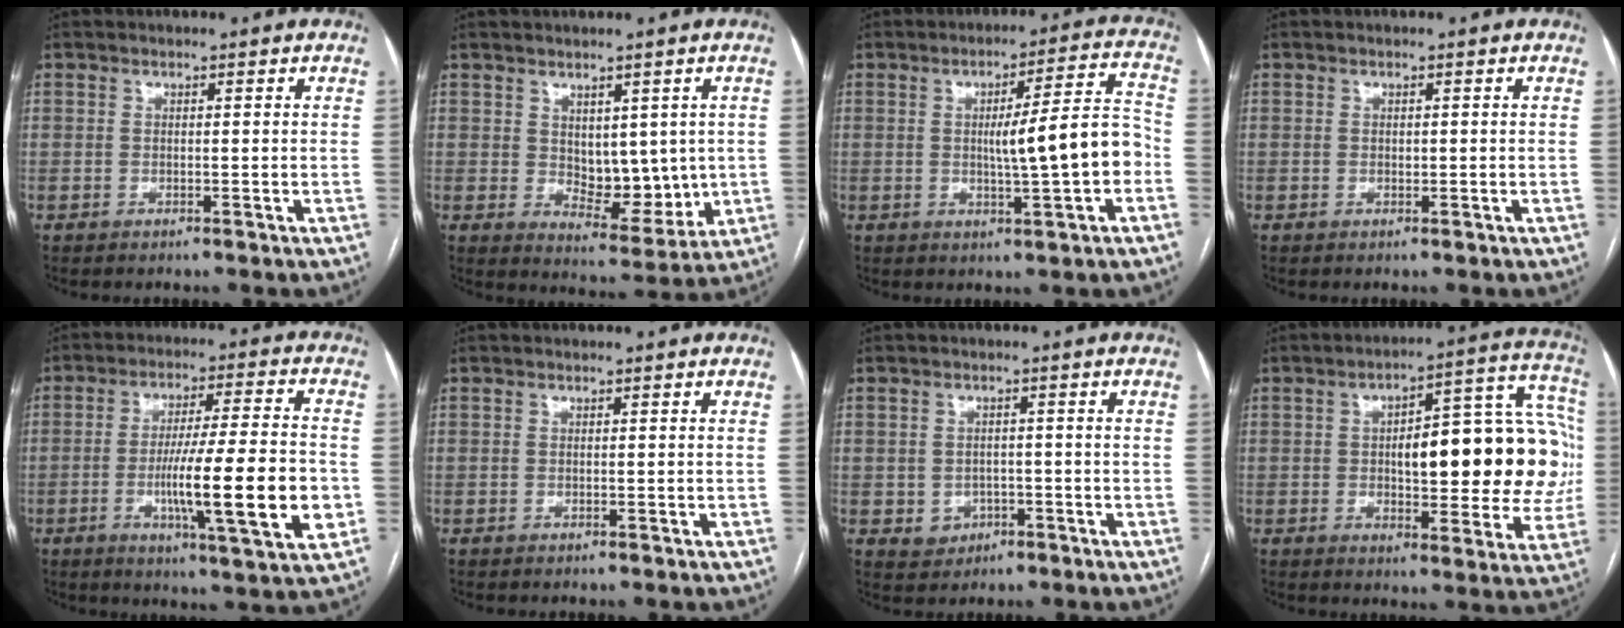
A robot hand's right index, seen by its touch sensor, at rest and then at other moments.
{"total": 7.9, "force": [0.8, 4.5, 6.4], "torque": [-0.083, -0.009, 0.030]}
{"total": 10.2, "force": [-1.5, 0.6, 10.1], "torque": [-0.144, 0.015, -0.021]}
{"total": 0.5, "force": [0.0, 0.3, 0.4], "torque": [-0.007, -0.001, 0.001]}
{"total": 16.2, "force": [-3.7, 0.7, 15.8], "torque": [-0.252, -0.011, -0.059]}
{"total": 0.0}
{"total": 3.5, "force": [-1.1, 3.2, 1.0], "torque": [-0.007, 0.006, -0.008]}
{"total": 21.4, "force": [0.5, 7.2, 20.1], "torque": [-0.240, 0.045, 0.016]}